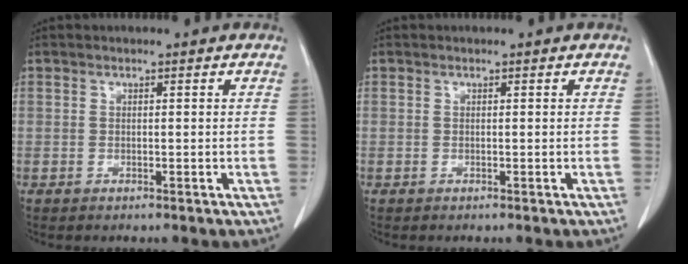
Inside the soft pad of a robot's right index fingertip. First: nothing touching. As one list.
[{"total": 0.0}]